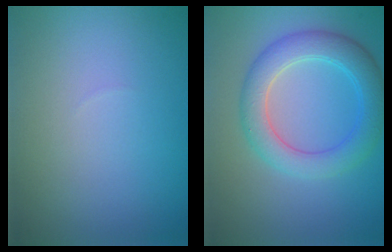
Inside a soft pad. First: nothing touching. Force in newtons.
{"total": 5.0, "press": 5.0, "slide": 0.2}